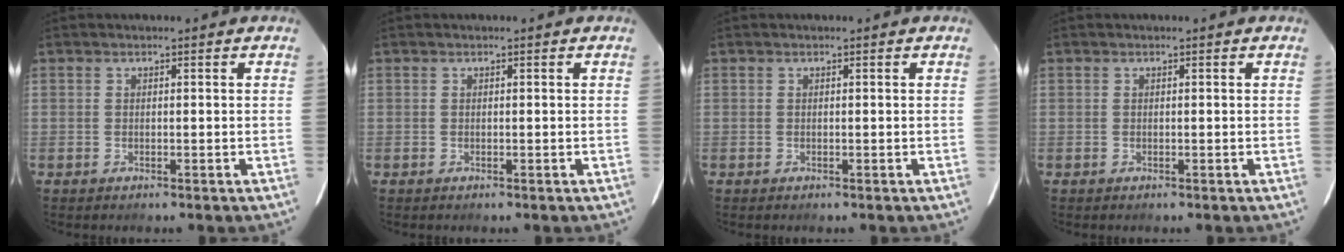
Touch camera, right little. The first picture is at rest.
{"total": 0.0}
{"total": 0.0}
{"total": 0.0}